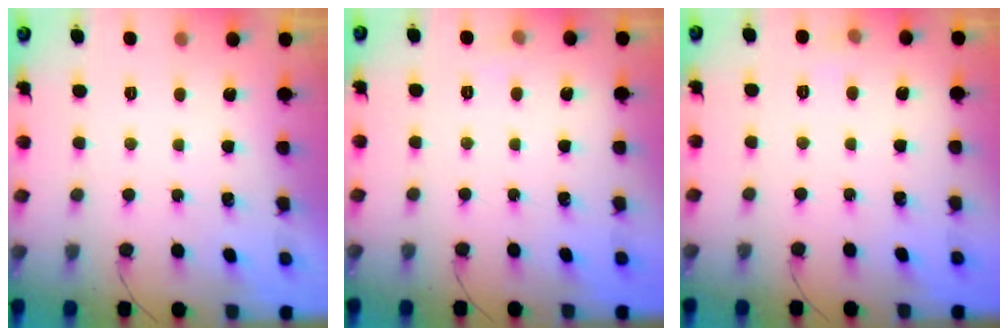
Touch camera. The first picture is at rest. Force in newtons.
{"total": 2.9, "press": 2.8, "slide": 0.9}
{"total": 3.2, "press": 3.1, "slide": 0.9}